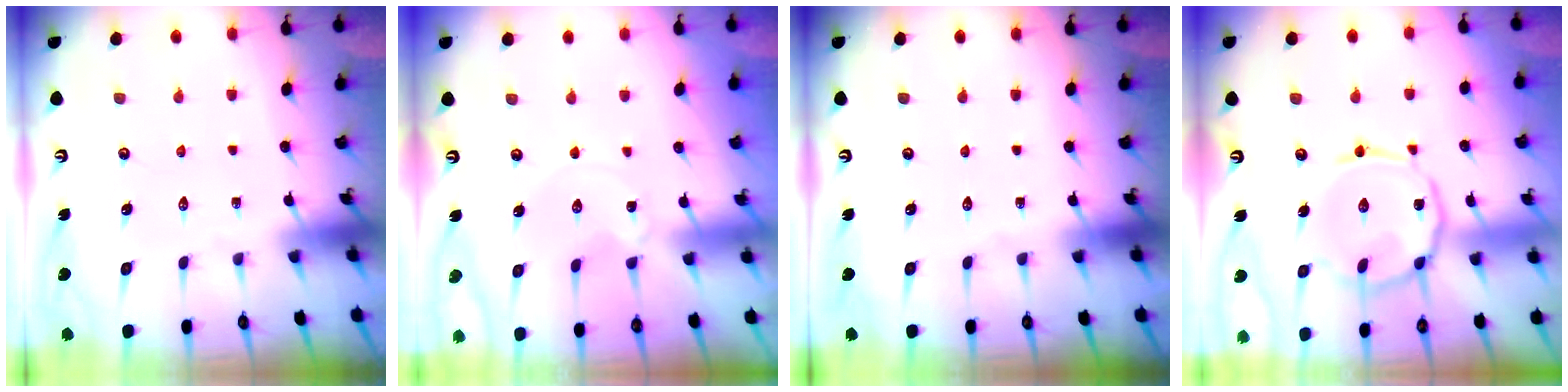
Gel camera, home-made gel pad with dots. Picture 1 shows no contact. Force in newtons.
{"total": 0.0}
{"total": 0.0}
{"total": 11.9, "press": 11.9, "slide": 0.7}